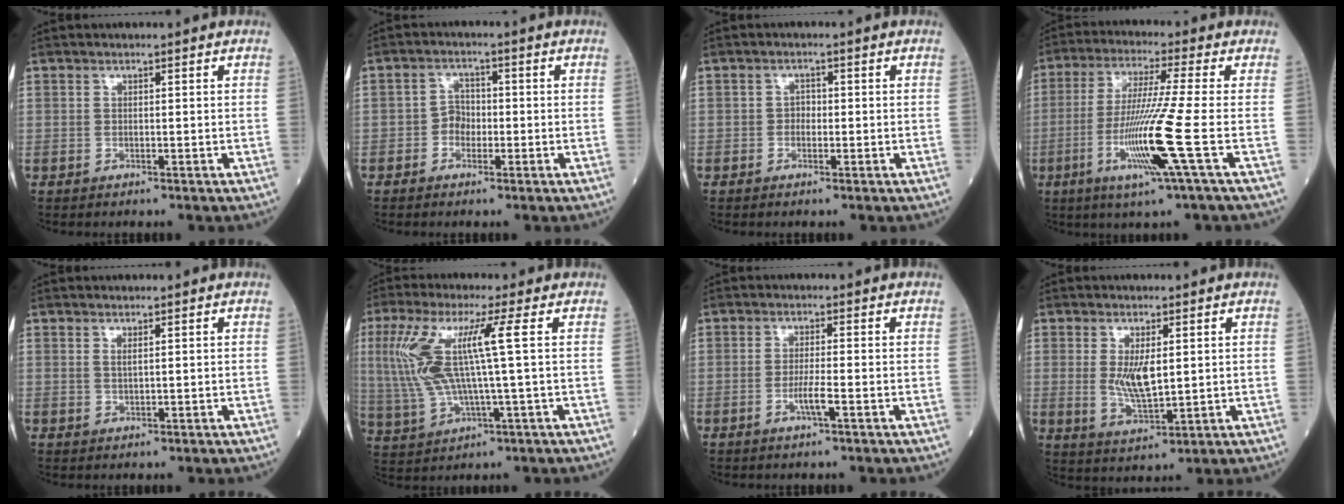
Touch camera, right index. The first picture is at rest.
{"total": 2.4, "force": [-0.9, 1.7, 1.5], "torque": [-0.021, 0.008, -0.020]}
{"total": 1.1, "force": [-0.3, 0.6, 0.9], "torque": [-0.012, 0.004, -0.006]}
{"total": 12.1, "force": [-3.6, -2.5, 11.2], "torque": [-0.230, -0.023, -0.074]}
{"total": 1.0, "force": [0.4, -0.2, 0.9], "torque": [-0.020, -0.003, 0.008]}
{"total": 11.8, "force": [2.2, 0.2, 11.6], "torque": [-0.270, 0.015, 0.046]}
{"total": 3.0, "force": [-1.2, -0.6, 2.7], "torque": [-0.056, -0.005, -0.025]}
{"total": 6.0, "force": [0.8, 1.4, 5.8], "torque": [-0.117, -0.011, 0.021]}